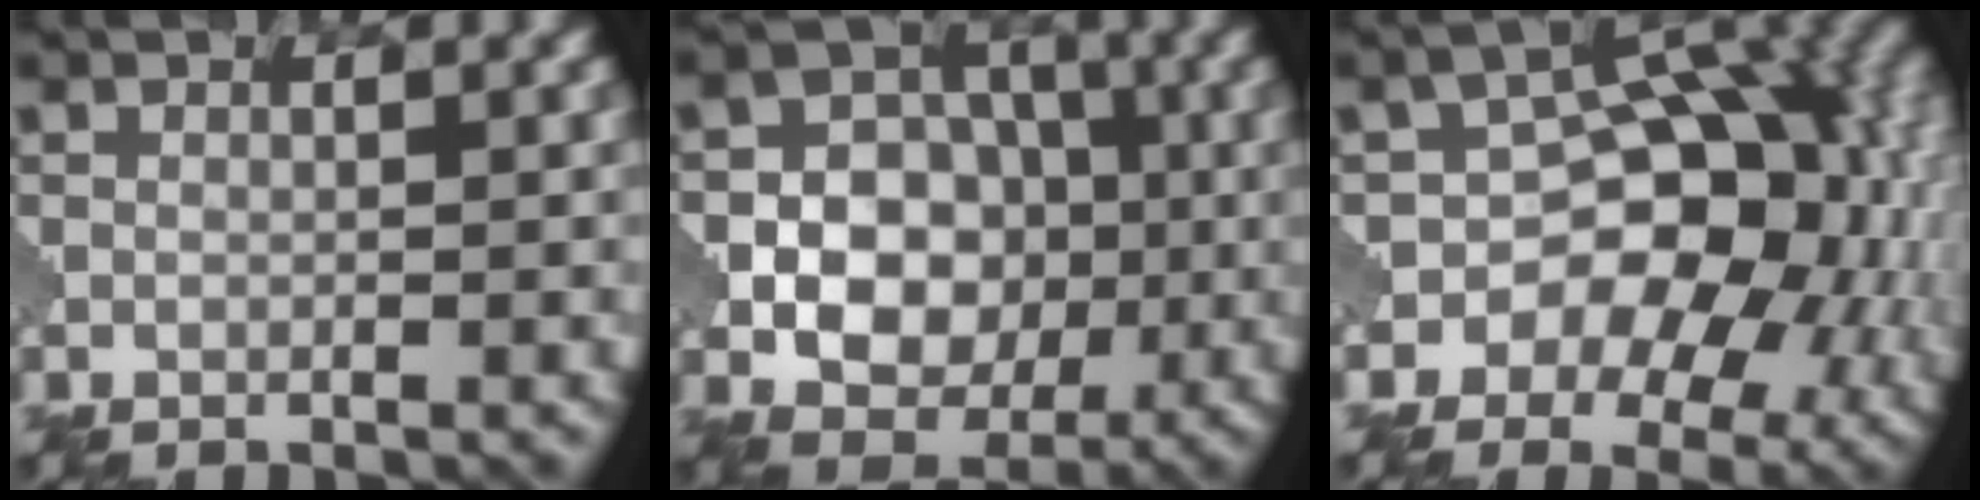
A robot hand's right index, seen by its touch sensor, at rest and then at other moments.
{"total": 8.9, "force": [-1.4, 7.4, 4.7], "torque": [-0.056, 0.007, -0.043]}
{"total": 13.6, "force": [-2.4, 9.5, 9.4], "torque": [-0.097, 0.002, -0.034]}